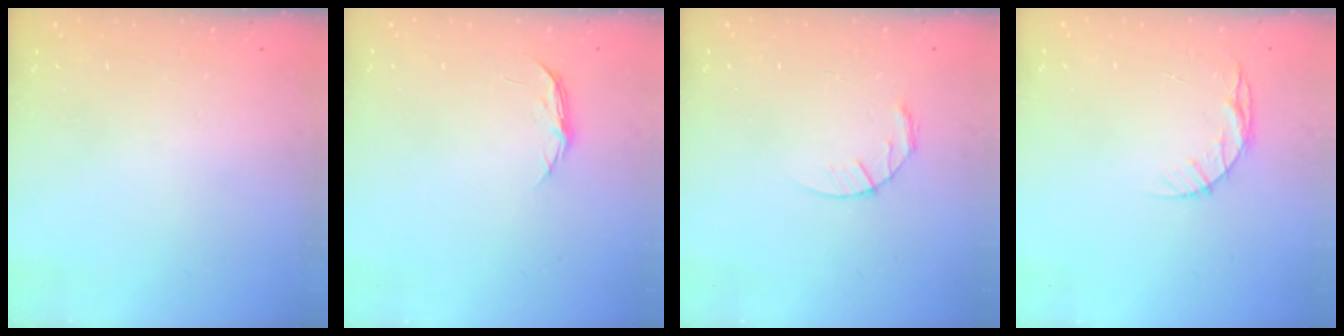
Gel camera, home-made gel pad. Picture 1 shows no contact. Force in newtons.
{"total": 4.5, "press": 4.5, "slide": 0.5}
{"total": 4.3, "press": 4.3, "slide": 0.7}
{"total": 6.1, "press": 6.0, "slide": 0.6}